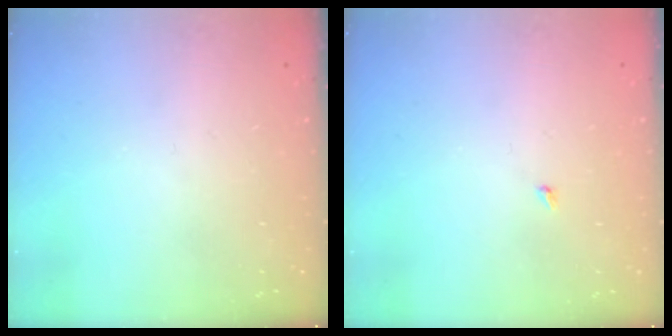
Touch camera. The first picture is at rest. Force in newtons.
{"total": 1.9, "press": 1.9, "slide": 0.3}